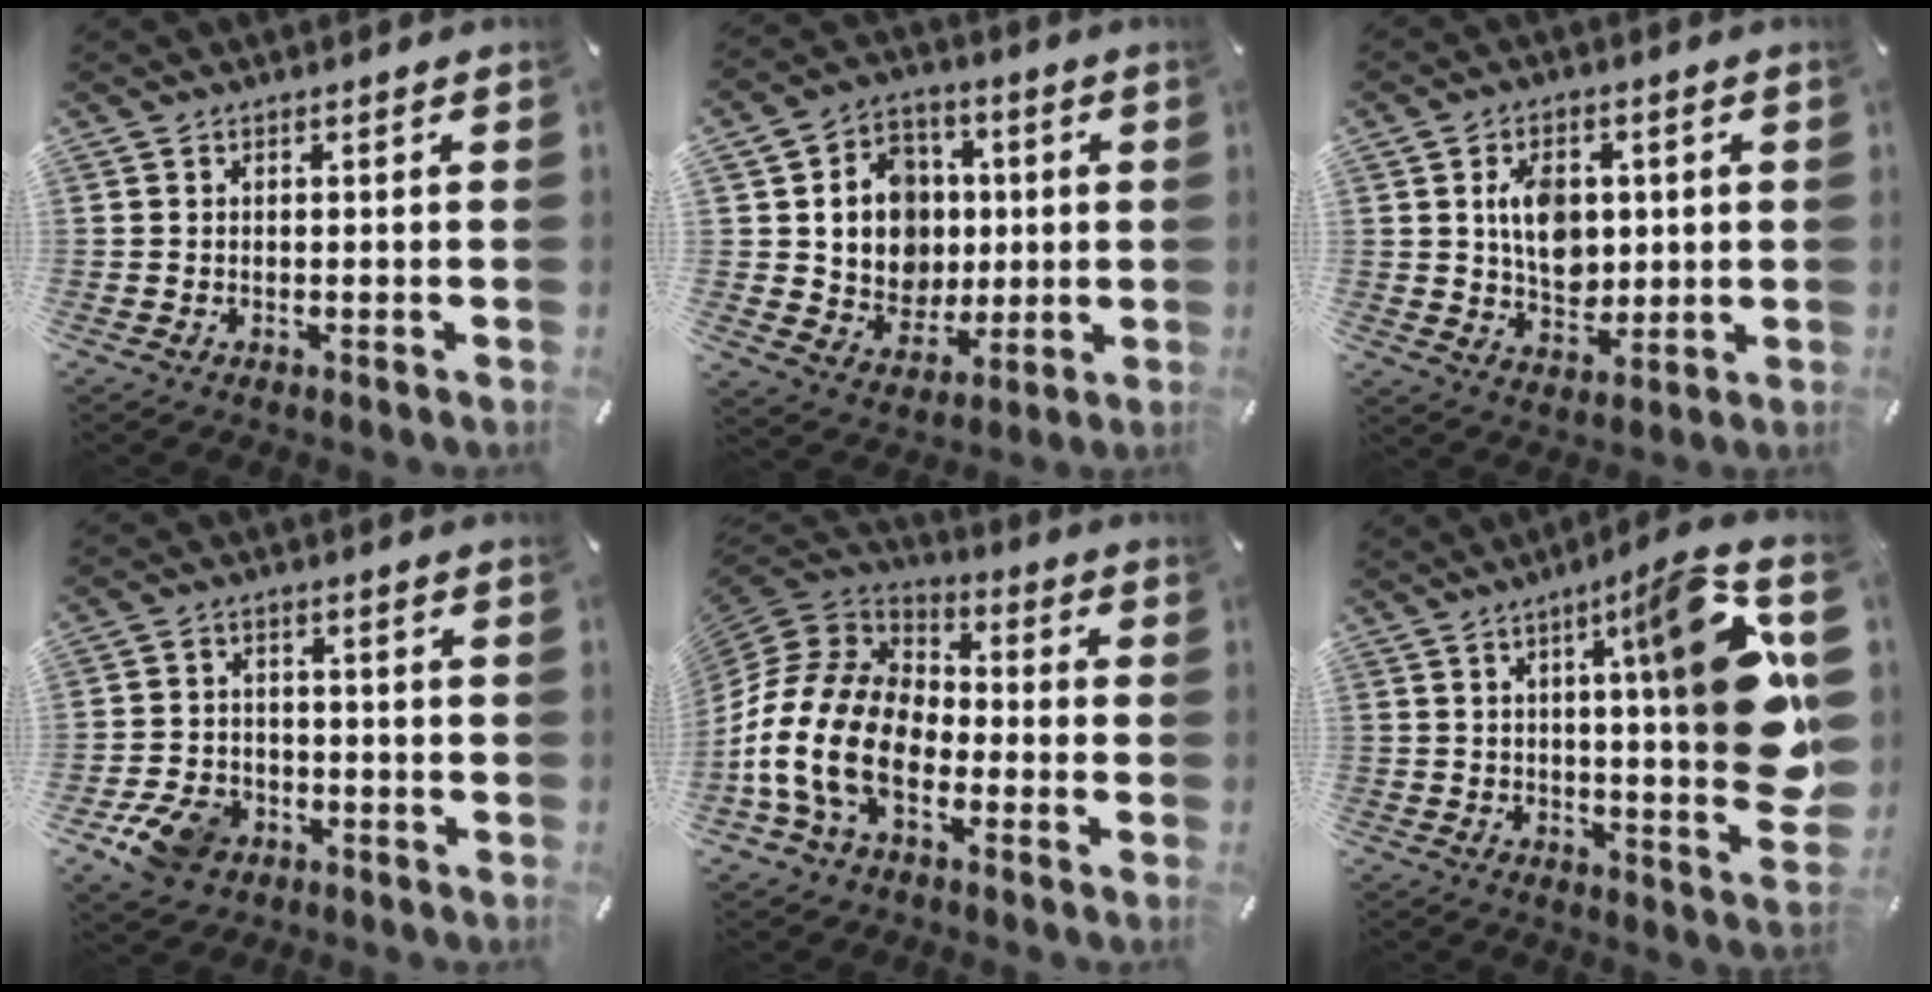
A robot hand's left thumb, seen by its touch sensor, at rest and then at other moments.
{"total": 13.0, "force": [0.9, 12.2, 4.5], "torque": [-0.072, 0.007, 0.031]}
{"total": 9.7, "force": [1.5, 7.5, 6.0], "torque": [-0.100, 0.007, 0.027]}
{"total": 9.4, "force": [-4.9, 6.8, 4.2], "torque": [-0.081, 0.030, -0.089]}
{"total": 18.2, "force": [-8.2, 11.5, 11.6], "torque": [-0.261, 0.024, -0.151]}
{"total": 22.0, "force": [5.6, 3.6, 21.0], "torque": [-0.292, -0.041, 0.071]}